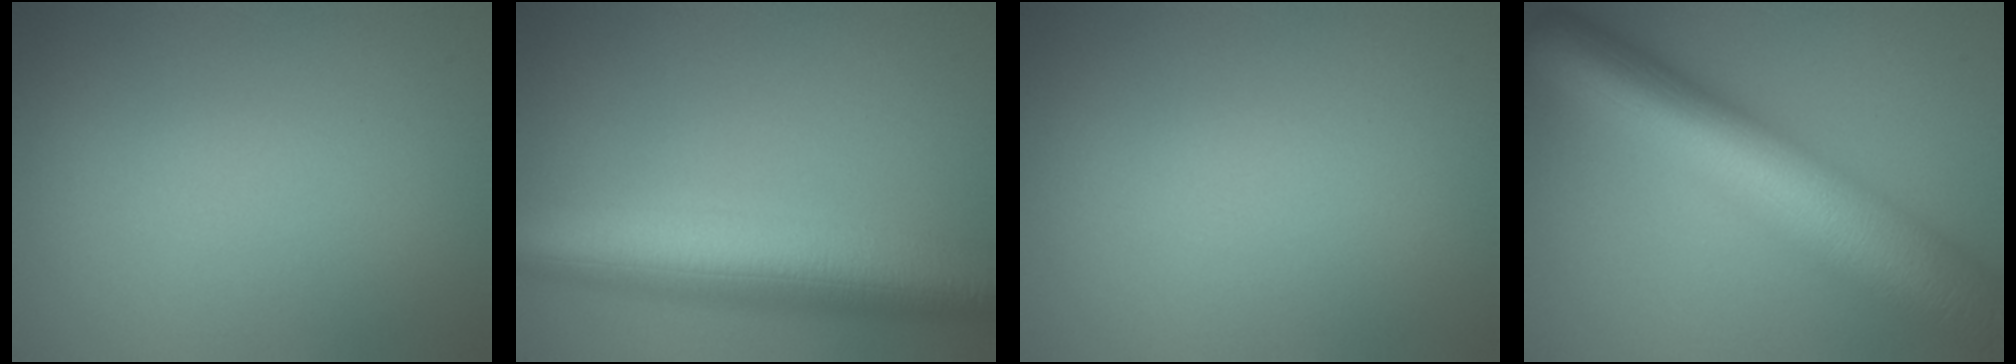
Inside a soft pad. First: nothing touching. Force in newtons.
{"total": 10.9, "press": 10.9, "slide": 0.7}
{"total": 0.0}
{"total": 13.1, "press": 13.1, "slide": 0.4}